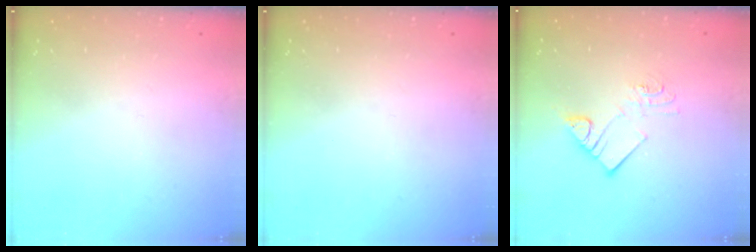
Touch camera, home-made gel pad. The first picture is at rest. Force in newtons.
{"total": 0.0}
{"total": 9.1, "press": 9.1, "slide": 0.5}